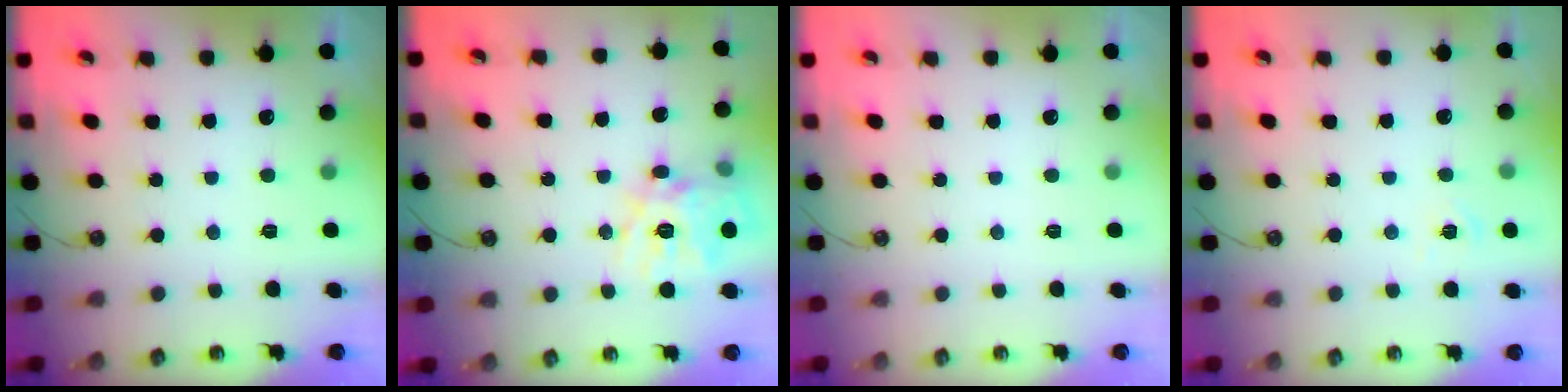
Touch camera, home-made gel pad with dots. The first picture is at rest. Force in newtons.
{"total": 17.1, "press": 17.0, "slide": 1.9}
{"total": 0.0}
{"total": 5.7, "press": 5.7, "slide": 0.5}